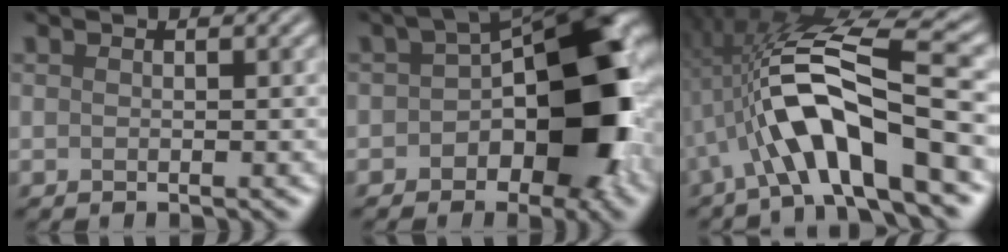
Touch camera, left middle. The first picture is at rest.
{"total": 10.9, "force": [-2.5, 5.5, 9.0], "torque": [-0.109, 0.012, -0.035]}
{"total": 8.9, "force": [-2.3, 2.3, 8.2], "torque": [-0.157, 0.013, -0.024]}